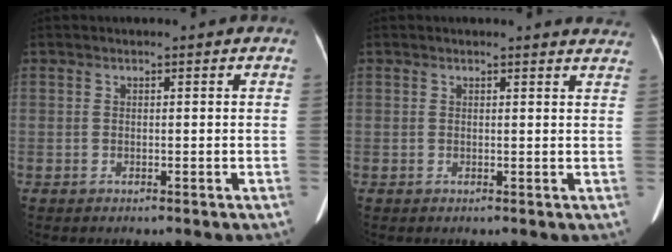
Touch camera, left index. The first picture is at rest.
{"total": 4.0, "force": [3.9, 0.6, 0.3], "torque": [-0.001, -0.016, 0.016]}